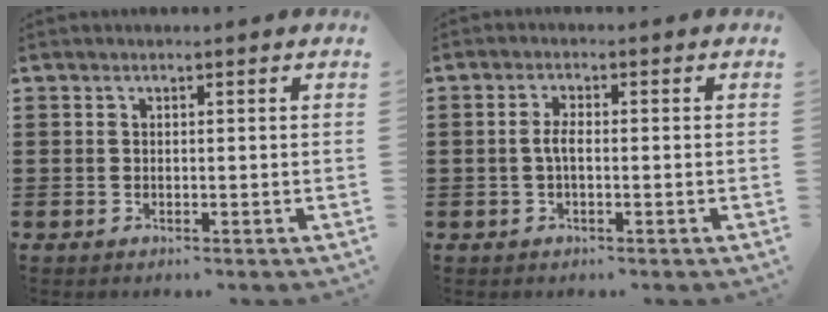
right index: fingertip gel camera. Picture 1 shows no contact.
{"total": 2.5, "force": [-0.4, 0.8, 2.3], "torque": [-0.057, -0.004, -0.013]}